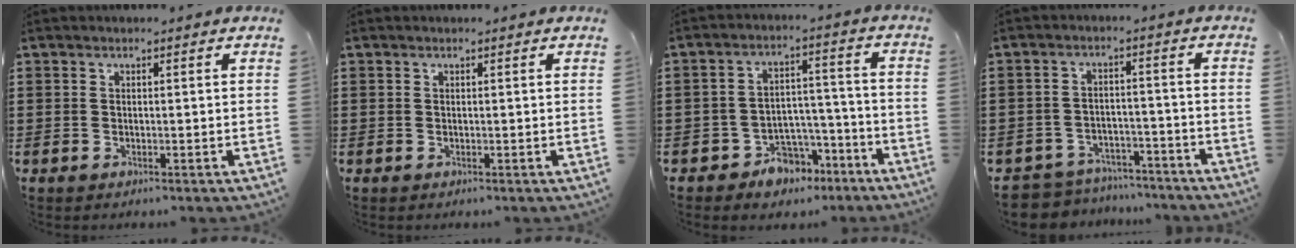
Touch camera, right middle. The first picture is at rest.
{"total": 0.0}
{"total": 6.0, "force": [-4.9, 3.3, 0.9], "torque": [-0.020, 0.025, -0.096]}
{"total": 5.5, "force": [-5.4, 0.9, -0.1], "torque": [-0.014, 0.009, -0.117]}